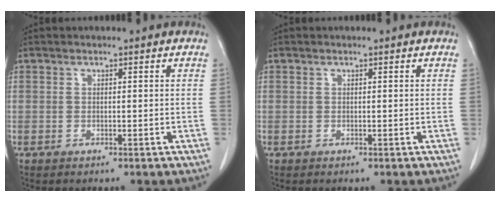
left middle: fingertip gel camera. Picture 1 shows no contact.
{"total": 0.0}